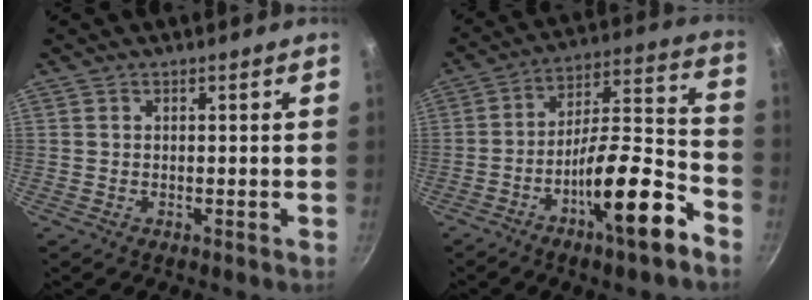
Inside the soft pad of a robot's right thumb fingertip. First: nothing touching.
{"total": 16.9, "force": [-8.9, 4.4, 13.8], "torque": [-0.193, 0.070, -0.146]}